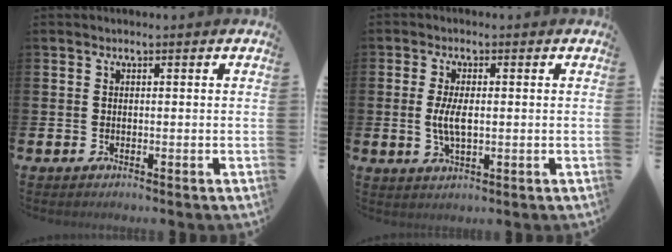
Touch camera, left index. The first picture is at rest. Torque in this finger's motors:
{"motor_torque": [0.56, 0.07, 0.18, 0.15]}